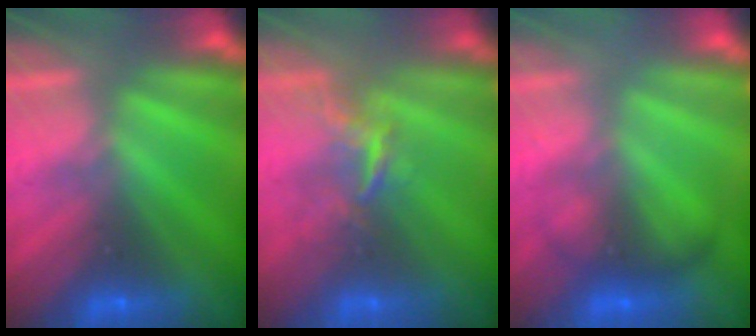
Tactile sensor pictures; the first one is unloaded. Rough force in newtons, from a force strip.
{"total": 3.2}
{"total": 2.1}